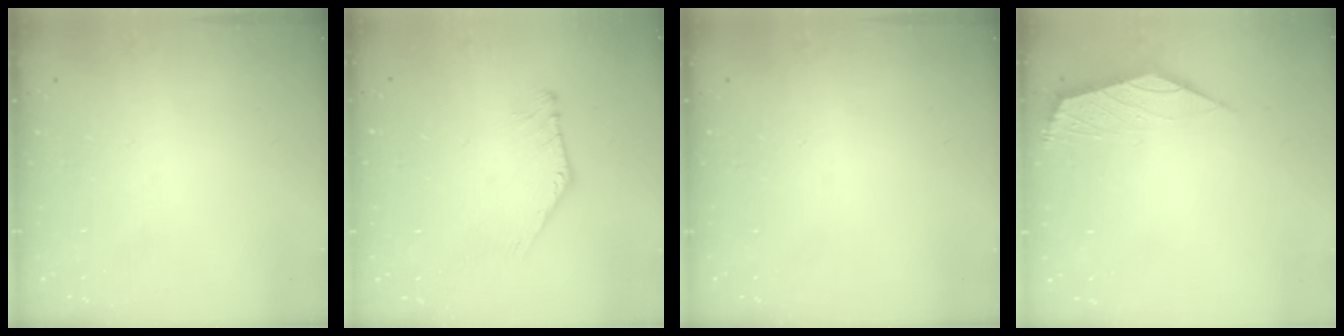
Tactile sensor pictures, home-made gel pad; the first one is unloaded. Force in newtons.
{"total": 2.2, "press": 2.2, "slide": 0.1}
{"total": 0.0}
{"total": 2.4, "press": 2.3, "slide": 0.6}